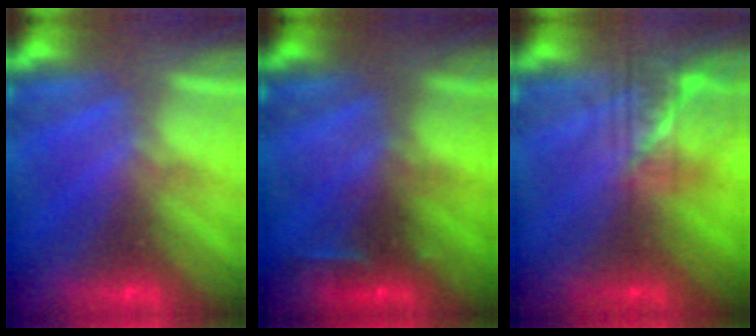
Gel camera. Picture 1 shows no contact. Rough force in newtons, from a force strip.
{"total": 2.4}
{"total": 2.3}